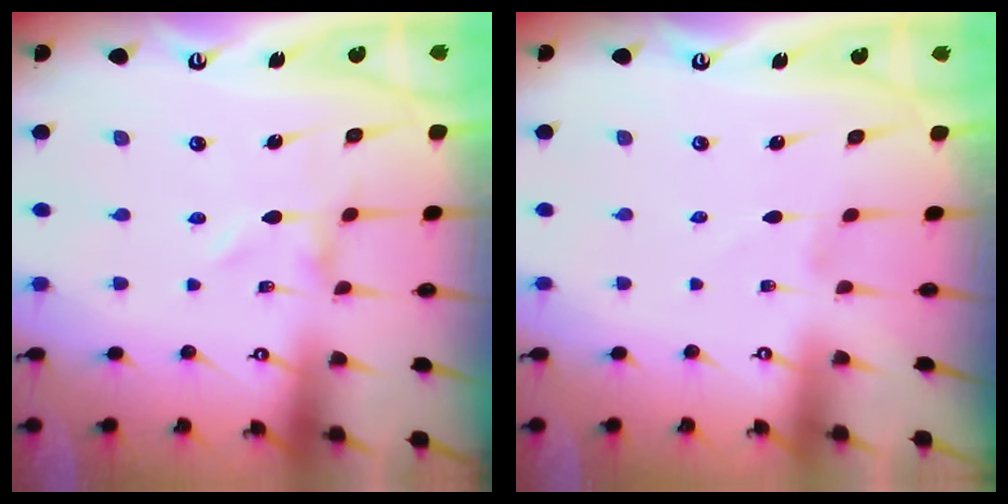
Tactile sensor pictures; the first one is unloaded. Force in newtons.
{"total": 1.2, "press": 1.2, "slide": 0.0}